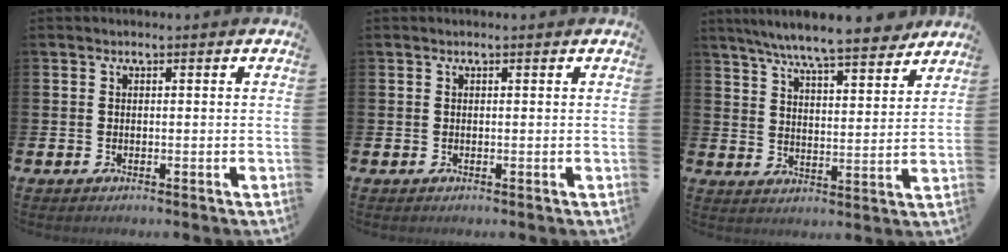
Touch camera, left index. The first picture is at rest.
{"total": 0.0}
{"total": 8.5, "force": [7.9, 0.4, 3.0], "torque": [-0.069, -0.052, 0.137]}